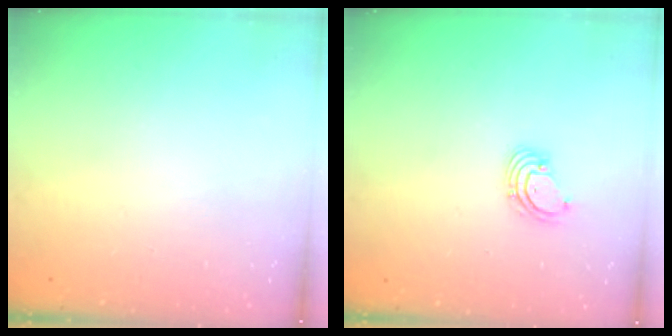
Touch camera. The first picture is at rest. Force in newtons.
{"total": 1.8, "press": 1.8, "slide": 0.2}